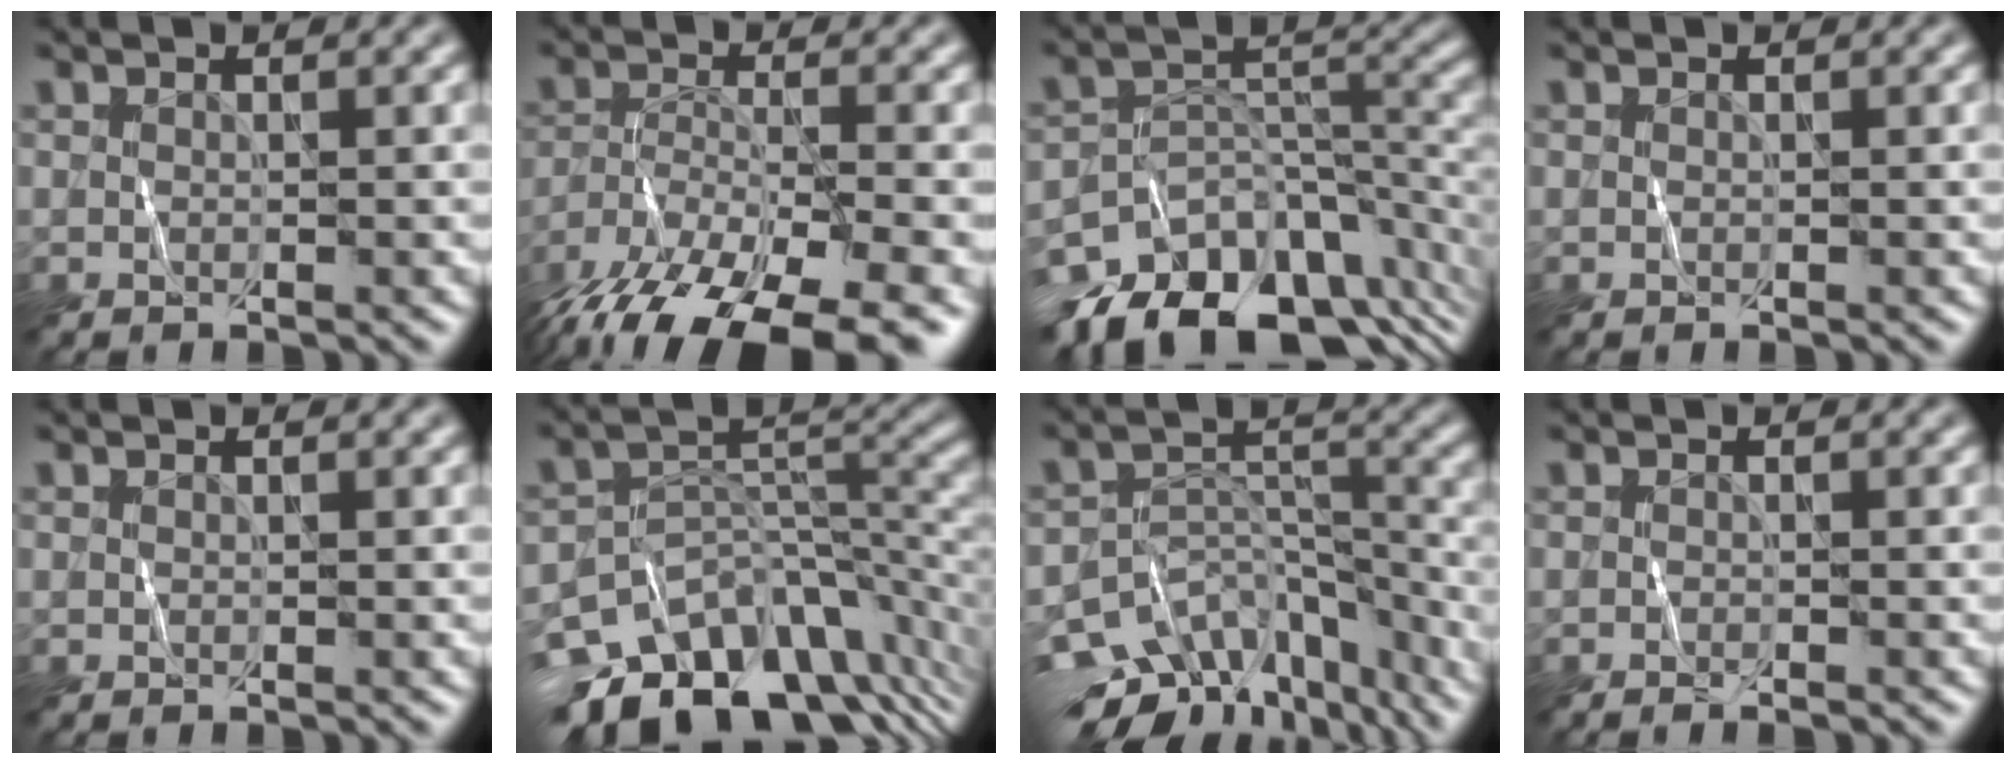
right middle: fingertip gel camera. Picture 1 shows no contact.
{"total": 14.9, "force": [-11.7, 4.6, 8.1], "torque": [-0.163, -0.047, -0.174]}
{"total": 13.0, "force": [-9.1, 7.0, 6.0], "torque": [-0.104, 0.002, -0.135]}
{"total": 0.0}
{"total": 0.0}
{"total": 13.3, "force": [-8.2, 7.6, 7.2], "torque": [-0.139, -0.001, -0.123]}
{"total": 14.9, "force": [-11.7, 7.2, 5.8], "torque": [-0.104, -0.003, -0.145]}
{"total": 0.7, "force": [-0.6, 0.1, 0.4], "torque": [-0.006, 0.000, -0.010]}